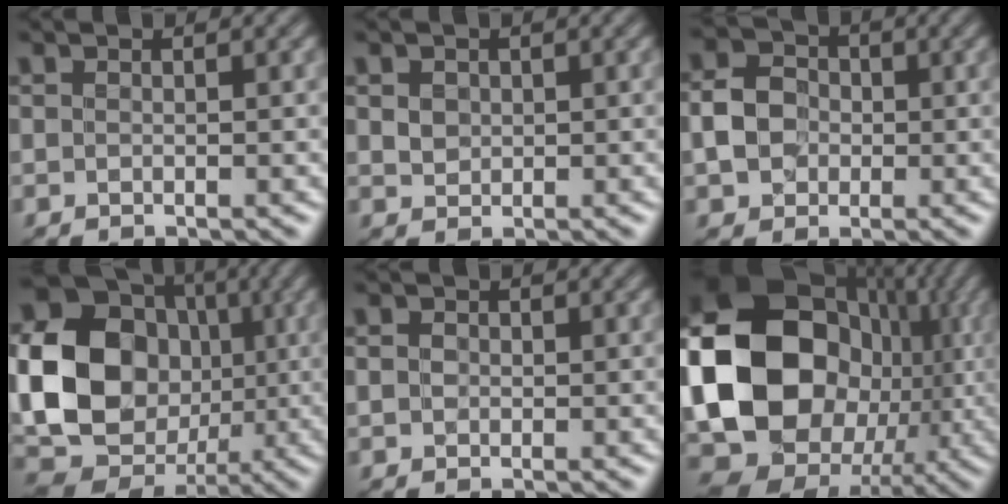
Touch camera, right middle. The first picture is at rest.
{"total": 1.4, "force": [0.4, 1.2, 0.6], "torque": [-0.011, -0.002, 0.012]}
{"total": 3.9, "force": [-0.4, 3.4, 1.9], "torque": [-0.035, 0.005, -0.011]}
{"total": 22.1, "force": [0.6, 19.6, 10.3], "torque": [-0.229, 0.025, -0.028]}
{"total": 1.1, "force": [0.1, 1.0, 0.5], "torque": [-0.008, 0.000, -0.001]}
{"total": 22.7, "force": [-0.5, 19.3, 11.9], "torque": [-0.254, -0.025, -0.035]}